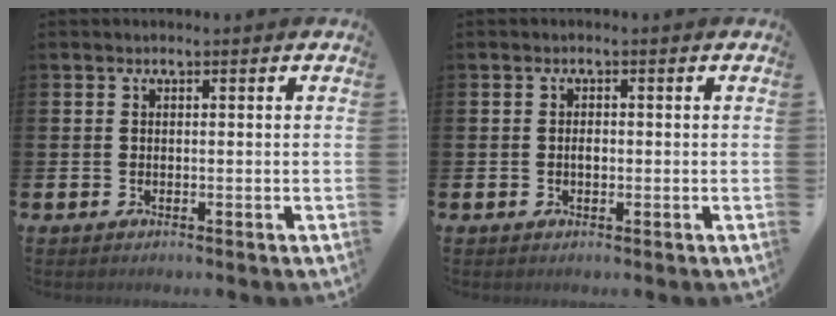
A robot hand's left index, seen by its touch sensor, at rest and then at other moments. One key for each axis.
{"total": 1.2, "fx": -0.1, "fy": 0.7, "fz": 1.0, "tx": -0.009, "ty": 0.000, "tz": -0.005}